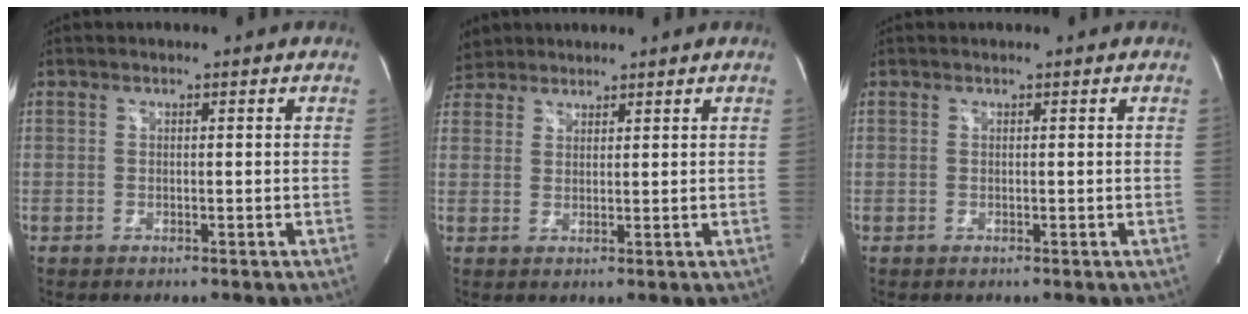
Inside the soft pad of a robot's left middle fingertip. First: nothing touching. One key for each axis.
{"total": 4.1, "fx": 3.7, "fy": 1.7, "fz": -0.4, "tx": 0.002, "ty": 0.014, "tz": 0.073}
{"total": 0.0}